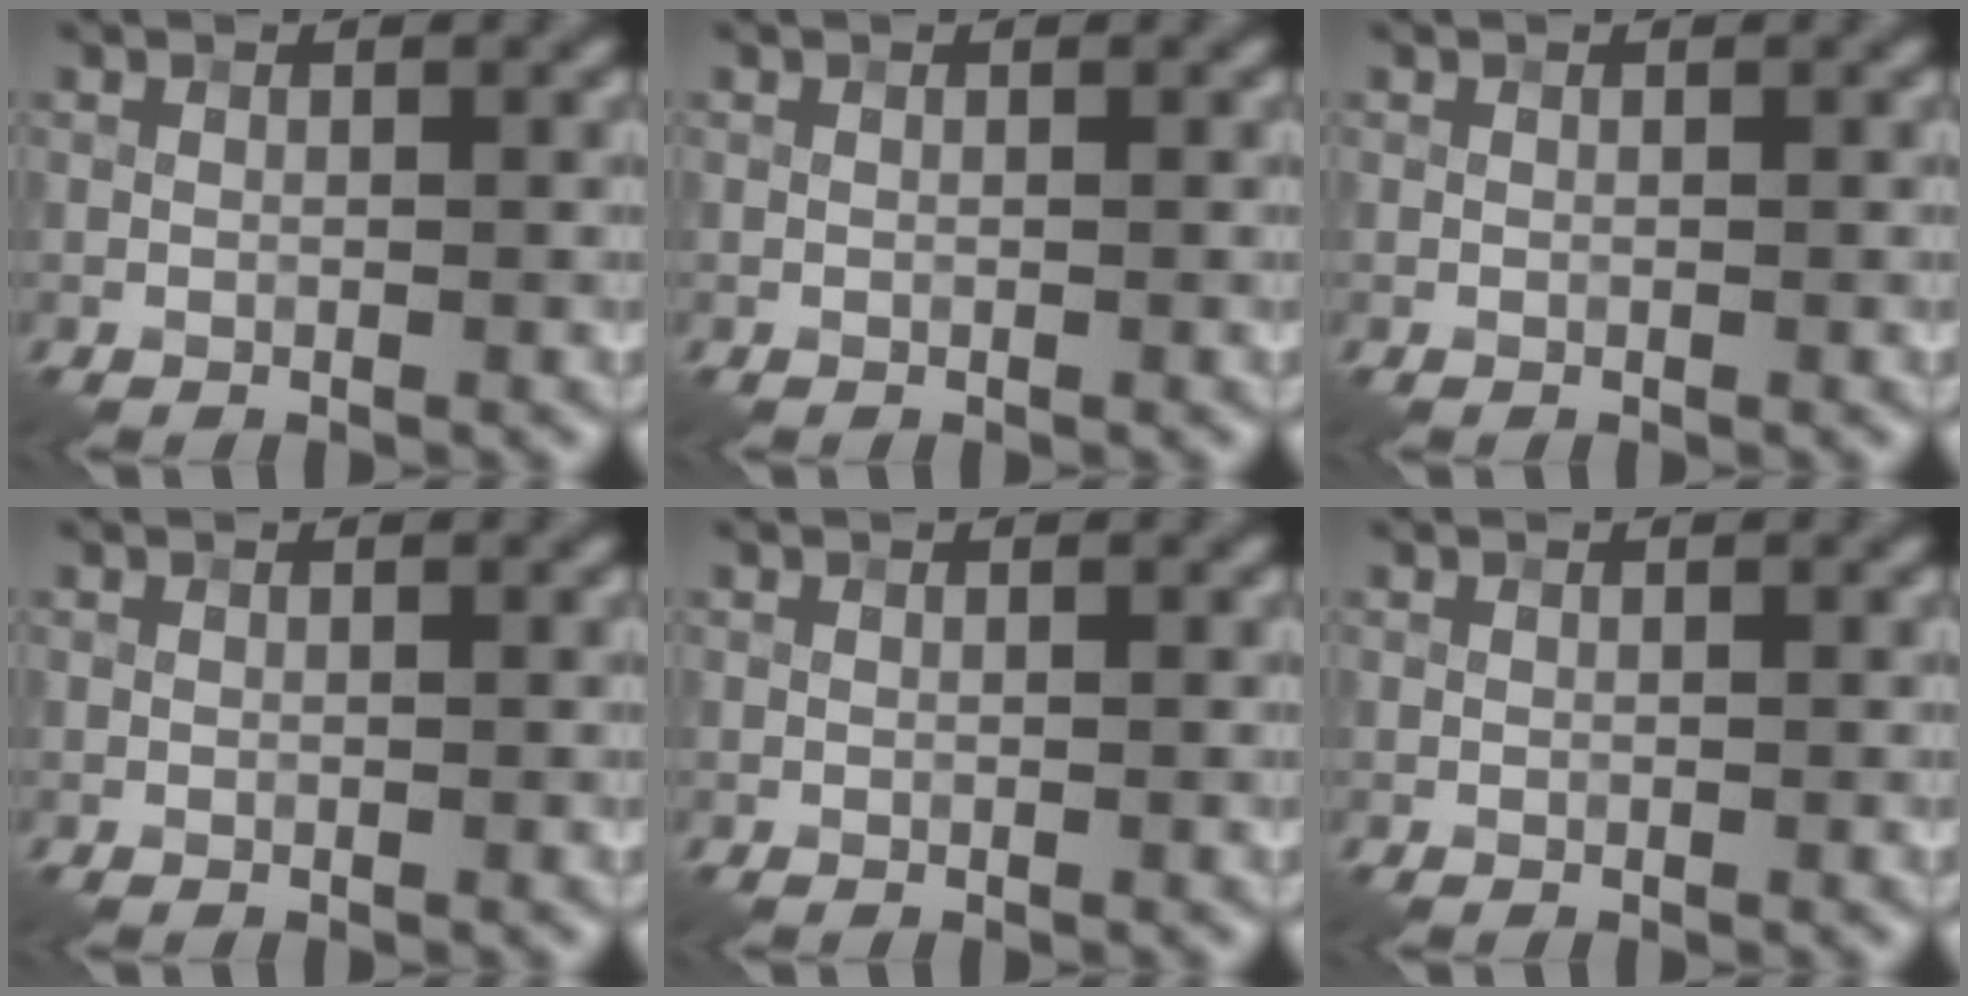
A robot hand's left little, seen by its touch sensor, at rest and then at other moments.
{"total": 0.0}
{"total": 0.0}
{"total": 0.0}
{"total": 0.0}
{"total": 0.0}